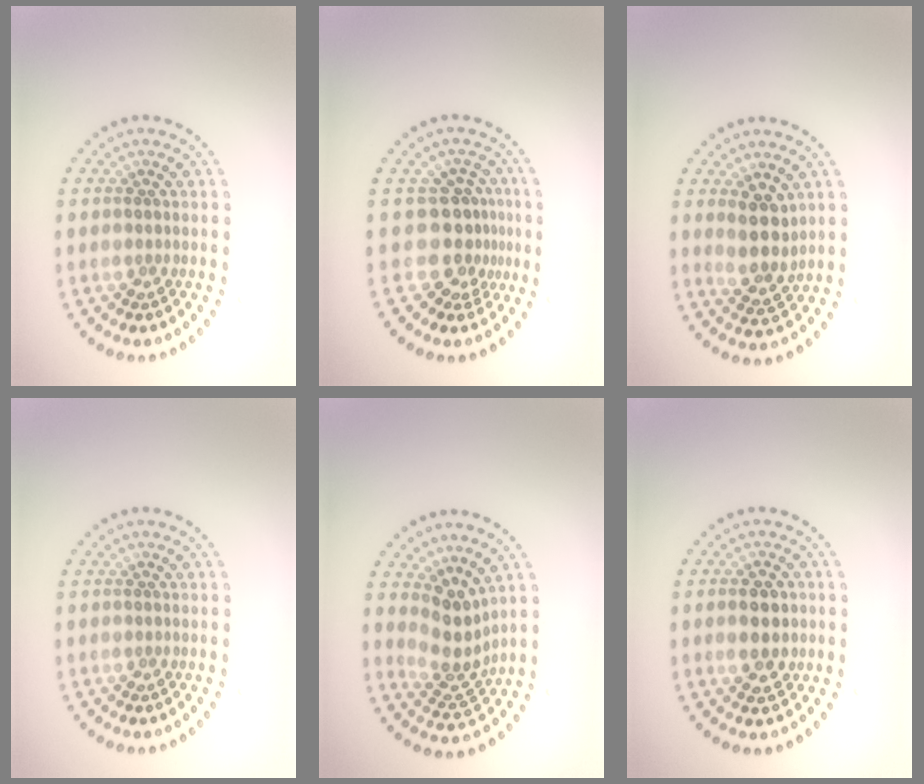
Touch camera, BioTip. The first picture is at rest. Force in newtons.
{"total": 3.3, "press": 2.6, "slide": 2.0}
{"total": 3.4, "press": 3.1, "slide": 1.4}
{"total": 0.0}
{"total": 3.5, "press": 2.7, "slide": 2.3}
{"total": 3.2, "press": 3.2, "slide": 0.1}